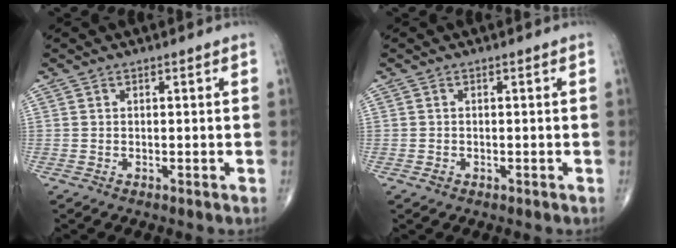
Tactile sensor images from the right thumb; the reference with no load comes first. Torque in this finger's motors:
{"motor_torque": [2.19, 1.10, -0.05, -0.15, -0.03]}